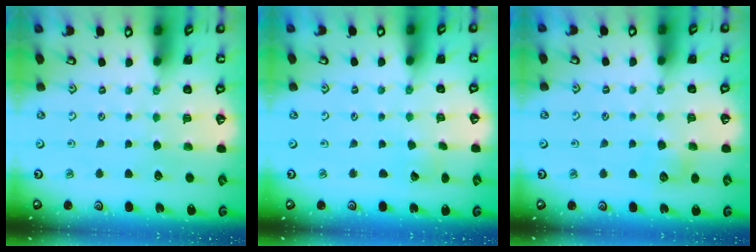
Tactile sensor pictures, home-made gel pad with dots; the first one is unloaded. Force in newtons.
{"total": 2.8, "press": 2.8, "slide": 0.2}
{"total": 6.3, "press": 6.3, "slide": 0.9}